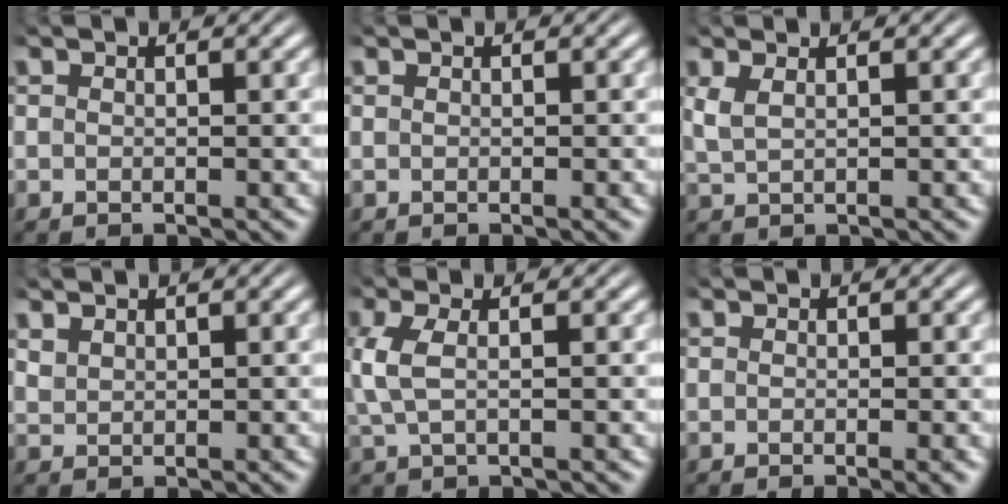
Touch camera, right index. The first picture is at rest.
{"total": 0.0}
{"total": 2.8, "force": [0.4, 2.4, 1.4], "torque": [-0.047, -0.009, 0.011]}
{"total": 1.4, "force": [1.0, 1.0, 0.0], "torque": [-0.011, -0.001, 0.024]}
{"total": 2.7, "force": [-0.8, 1.7, 2.0], "torque": [-0.063, -0.012, -0.007]}
{"total": 0.7, "force": [-0.2, -0.2, 0.7], "torque": [-0.009, 0.001, -0.005]}